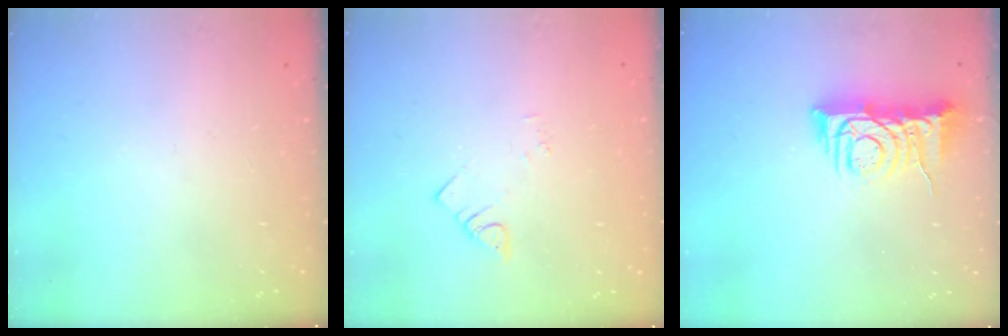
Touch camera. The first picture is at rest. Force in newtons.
{"total": 2.1, "press": 2.0, "slide": 0.4}
{"total": 7.6, "press": 7.6, "slide": 1.0}